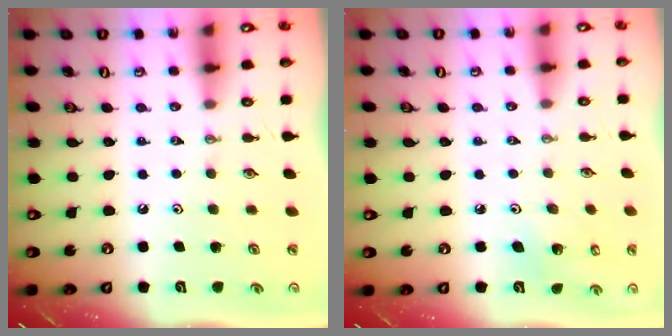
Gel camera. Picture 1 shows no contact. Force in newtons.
{"total": 3.7, "press": 3.4, "slide": 1.3}